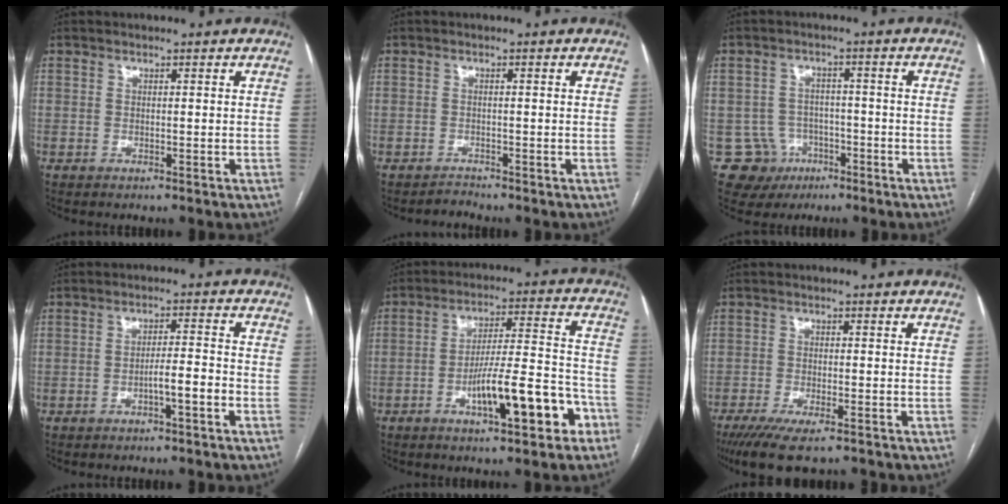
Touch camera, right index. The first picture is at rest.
{"total": 1.2, "force": [-1.1, 0.0, -0.5], "torque": [0.014, -0.006, -0.018]}
{"total": 6.6, "force": [-2.8, 6.0, 0.0], "torque": [0.006, 0.013, -0.035]}
{"total": 3.9, "force": [-1.9, 0.1, 3.4], "torque": [-0.049, 0.008, -0.032]}
{"total": 12.8, "force": [-6.2, 2.5, 10.9], "torque": [-0.170, 0.022, -0.090]}
{"total": 9.2, "force": [-6.9, 2.1, 5.7], "torque": [-0.083, -0.018, -0.108]}